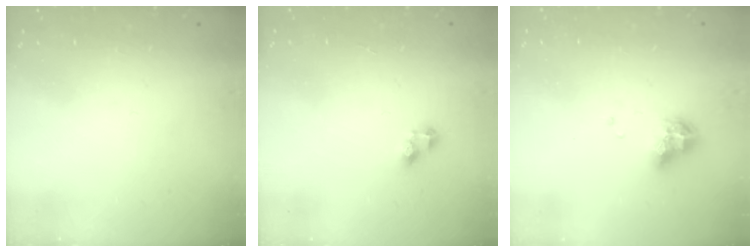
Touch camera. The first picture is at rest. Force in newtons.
{"total": 3.1, "press": 3.0, "slide": 0.4}
{"total": 7.3, "press": 7.2, "slide": 0.4}